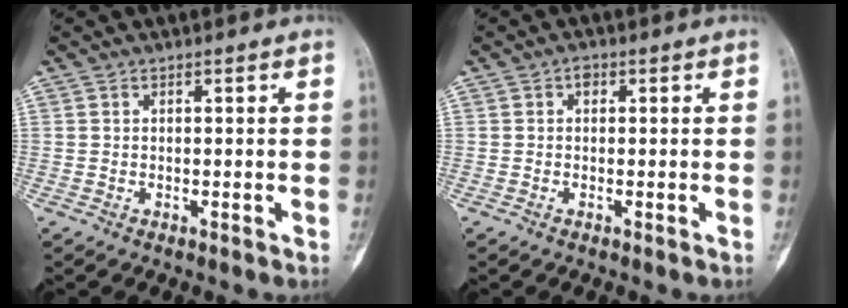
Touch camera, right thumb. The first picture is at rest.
{"total": 1.3, "force": [0.2, 0.9, 1.0], "torque": [-0.011, 0.005, -0.003]}